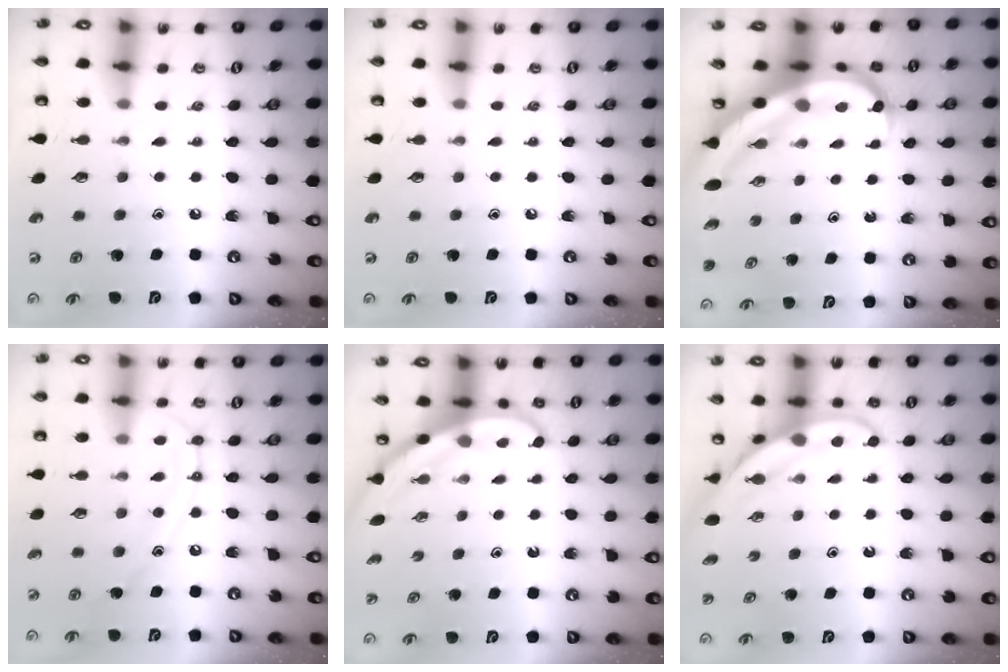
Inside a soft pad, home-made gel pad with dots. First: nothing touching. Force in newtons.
{"total": 0.0}
{"total": 11.5, "press": 11.3, "slide": 2.2}
{"total": 12.4, "press": 12.3, "slide": 1.2}
{"total": 4.0, "press": 3.9, "slide": 0.3}
{"total": 4.6, "press": 4.6, "slide": 0.3}